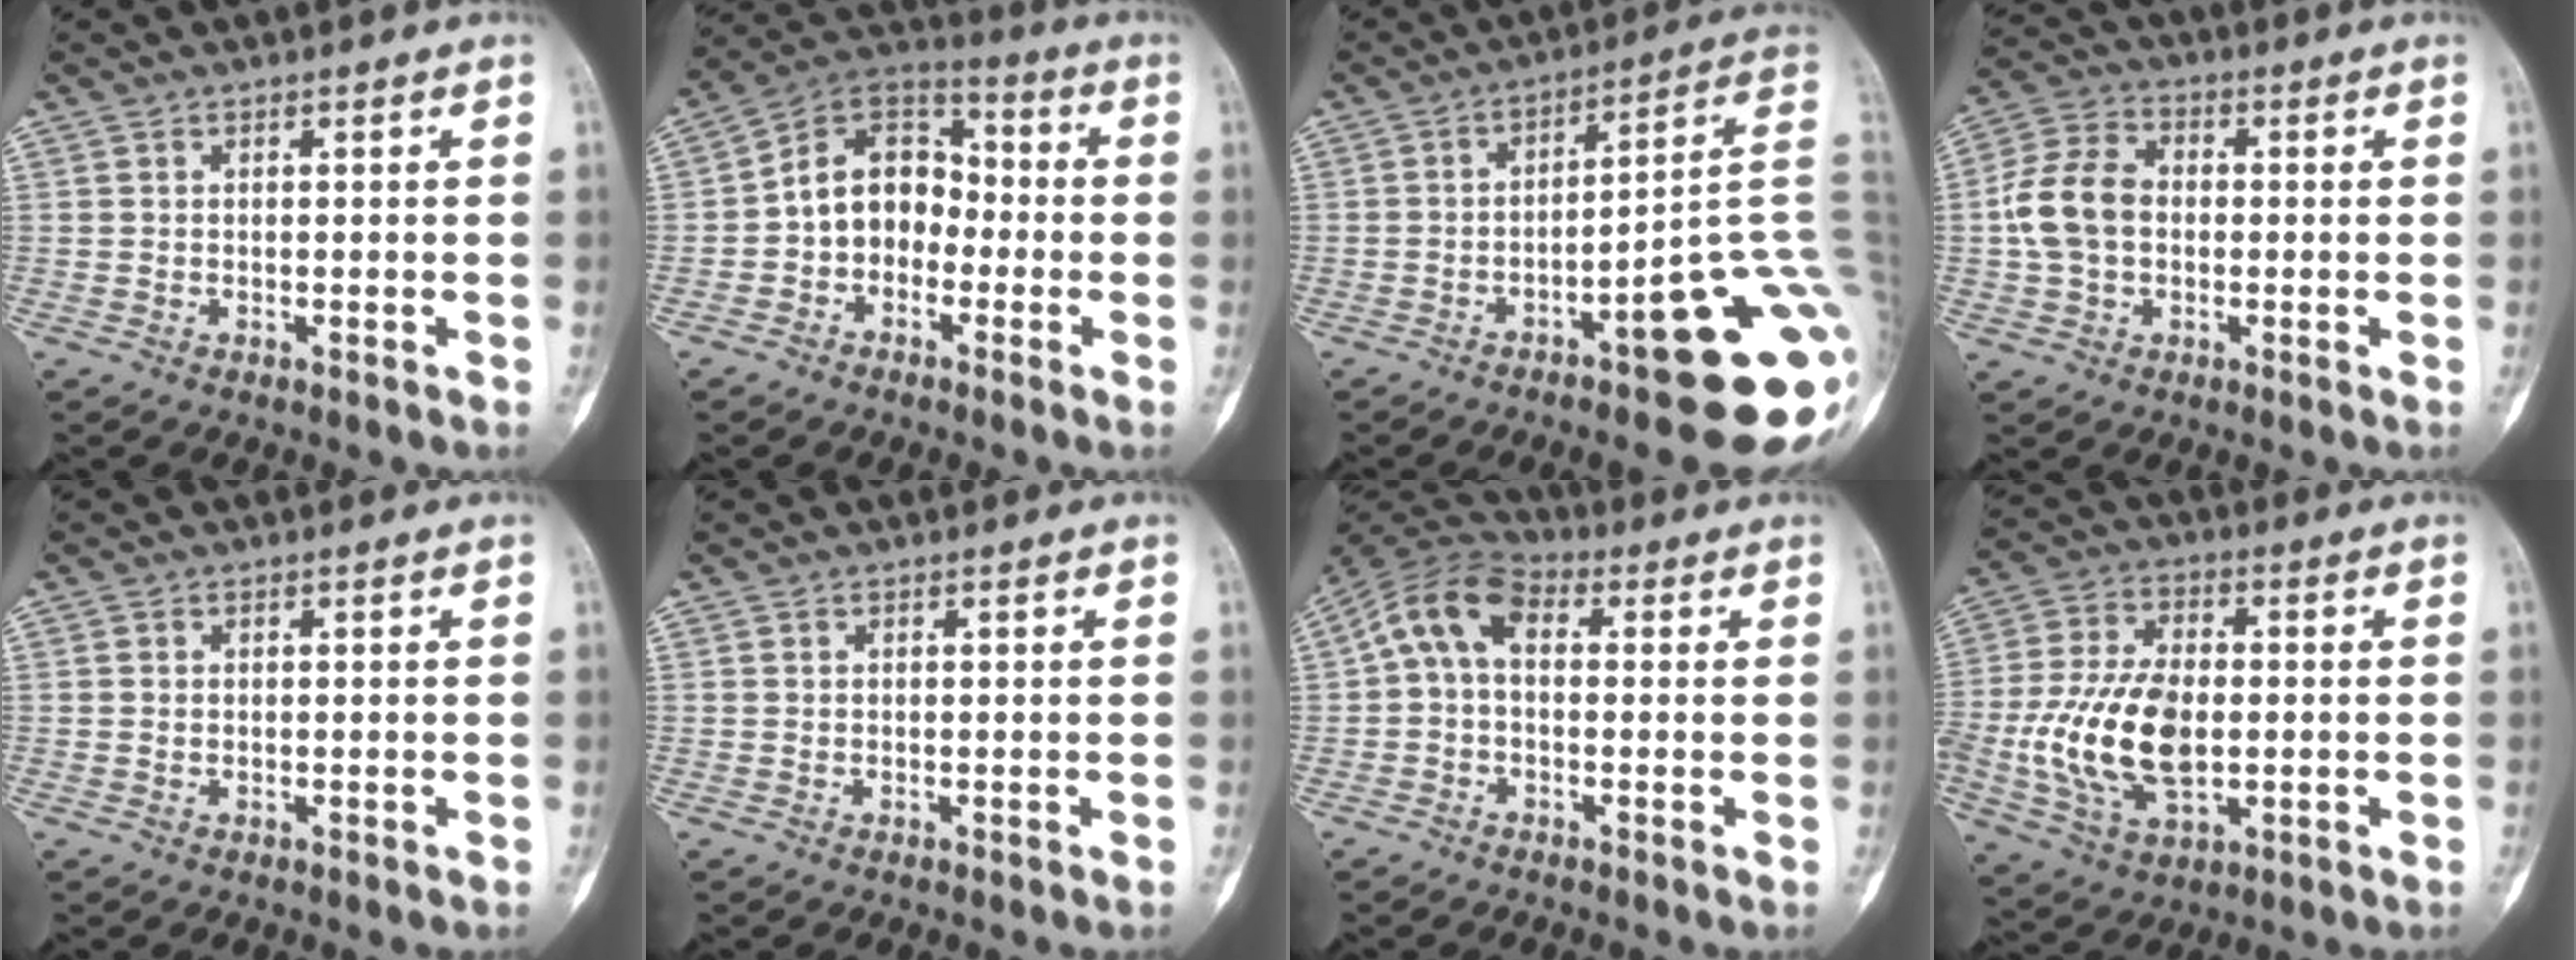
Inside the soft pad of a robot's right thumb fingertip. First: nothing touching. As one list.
[{"total": 11.7, "force": [-2.2, 9.2, 6.9], "torque": [-0.081, 0.048, -0.054]}, {"total": 20.6, "force": [-6.4, 4.6, 19.1], "torque": [-0.180, 0.043, -0.078]}, {"total": 10.1, "force": [-0.5, 7.6, 6.7], "torque": [-0.119, 0.026, -0.019]}, {"total": 0.6, "force": [-0.1, 0.6, 0.2], "torque": [0.001, 0.002, -0.002]}, {"total": 0.0}, {"total": 9.4, "force": [0.6, 6.4, 6.9], "torque": [-0.119, 0.029, -0.006]}, {"total": 17.6, "force": [-2.3, 10.3, 14.0], "torque": [-0.273, 0.009, -0.036]}]